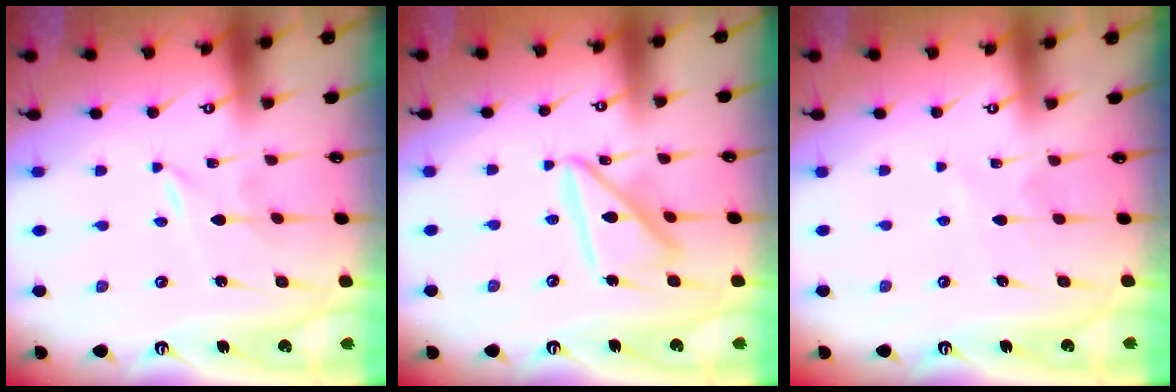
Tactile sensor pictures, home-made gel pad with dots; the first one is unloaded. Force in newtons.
{"total": 14.5, "press": 14.5, "slide": 1.3}
{"total": 2.2, "press": 2.1, "slide": 0.3}